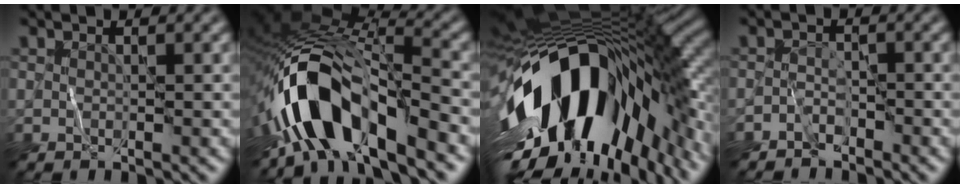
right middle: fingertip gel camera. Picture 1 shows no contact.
{"total": 11.1, "force": [-6.2, 4.3, 8.2], "torque": [-0.143, 0.008, -0.121]}
{"total": 18.6, "force": [-4.4, 9.3, 15.5], "torque": [-0.271, -0.022, -0.069]}
{"total": 1.7, "force": [-1.5, 0.7, 0.2], "torque": [0.001, 0.010, -0.033]}